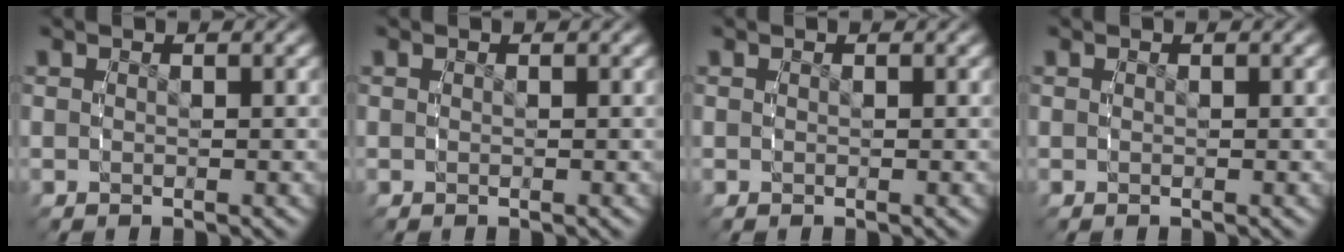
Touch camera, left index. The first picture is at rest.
{"total": 0.0}
{"total": 0.0}
{"total": 0.0}